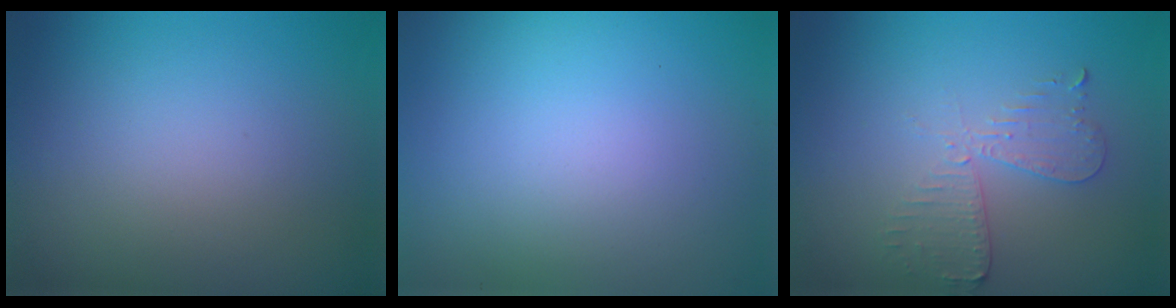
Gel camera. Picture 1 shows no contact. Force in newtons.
{"total": 0.0}
{"total": 2.7, "press": 2.4, "slide": 1.1}